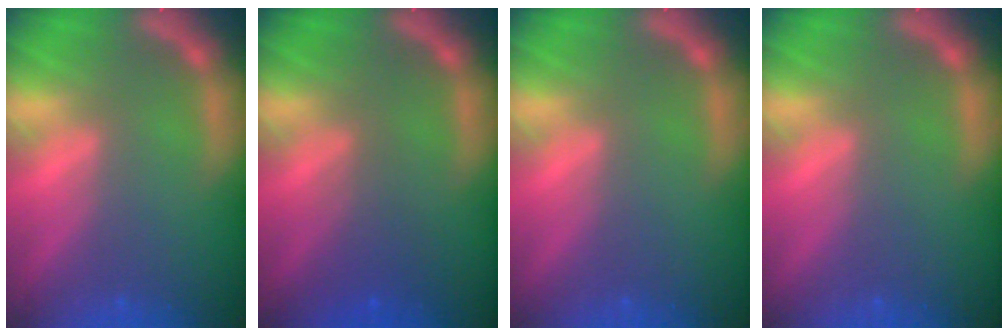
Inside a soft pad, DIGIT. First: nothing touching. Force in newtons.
{"total": 2.4}
{"total": 0.0}
{"total": 0.0}